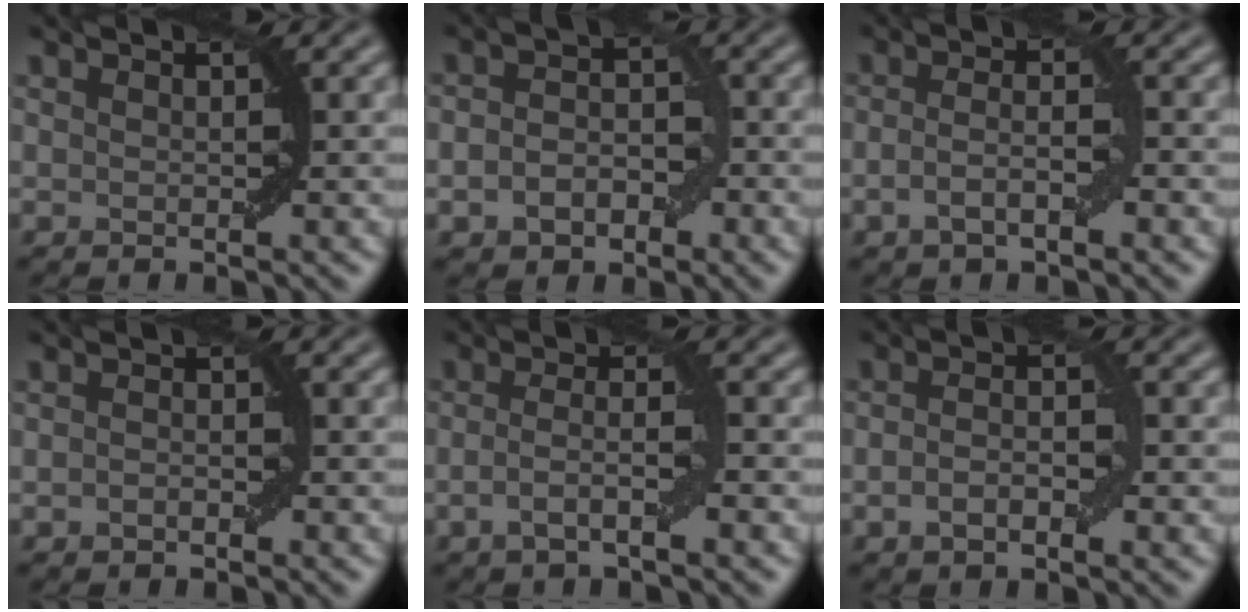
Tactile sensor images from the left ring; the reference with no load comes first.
{"total": 3.7, "force": [-1.2, 2.7, 2.3], "torque": [-0.033, 0.001, -0.025]}
{"total": 2.6, "force": [-0.9, 0.8, 2.4], "torque": [-0.046, 0.001, -0.020]}
{"total": 0.8, "force": [-0.4, 0.5, 0.5], "torque": [-0.009, 0.003, -0.007]}
{"total": 2.8, "force": [-1.0, 0.5, 2.6], "torque": [-0.044, 0.007, -0.027]}
{"total": 2.8, "force": [-0.7, 1.1, 2.5], "torque": [-0.043, -0.001, -0.015]}